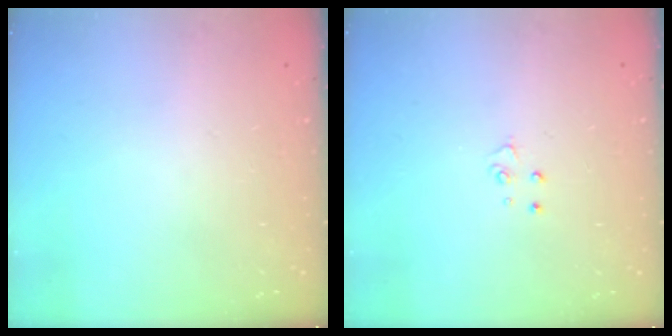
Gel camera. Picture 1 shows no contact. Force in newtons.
{"total": 3.2, "press": 3.2, "slide": 0.3}